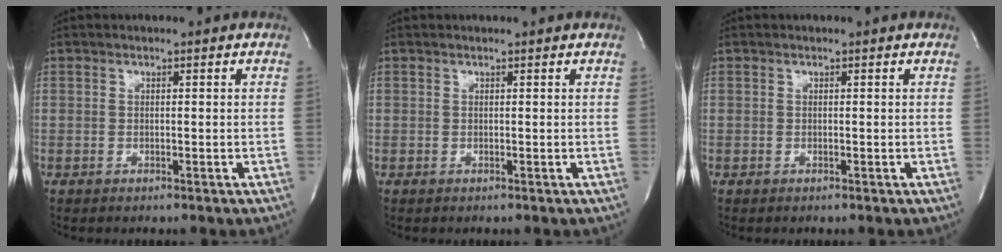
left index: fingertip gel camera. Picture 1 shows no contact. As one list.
[{"total": 0.6, "force": [0.5, -0.1, 0.2], "torque": [-0.005, 0.002, 0.008]}, {"total": 0.0}]